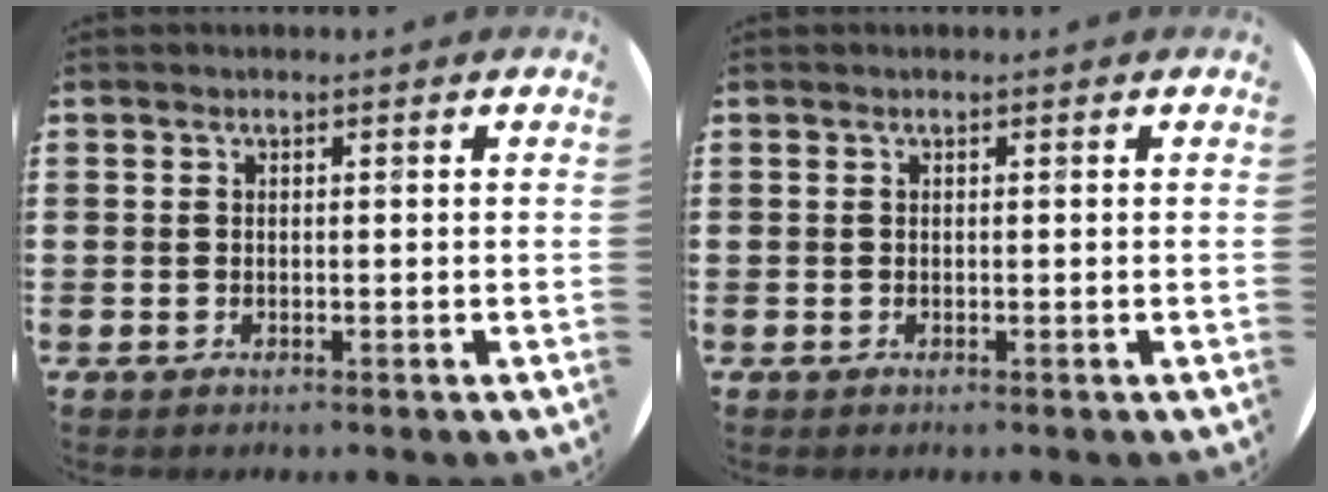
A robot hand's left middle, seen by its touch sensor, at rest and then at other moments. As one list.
[{"total": 0.0}]